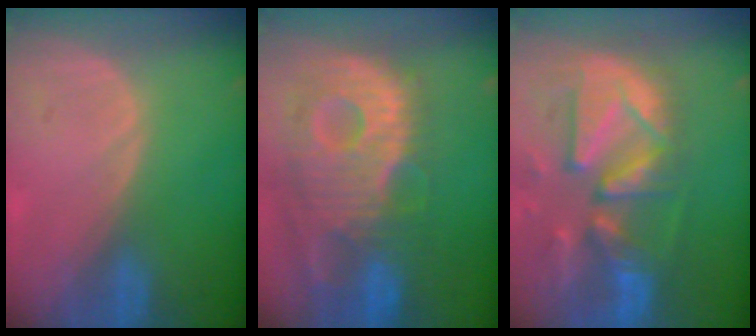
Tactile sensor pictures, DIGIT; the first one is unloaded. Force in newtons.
{"total": 13.4, "press": 11.6, "slide": 6.6}
{"total": 13.3, "press": 11.4, "slide": 6.9}